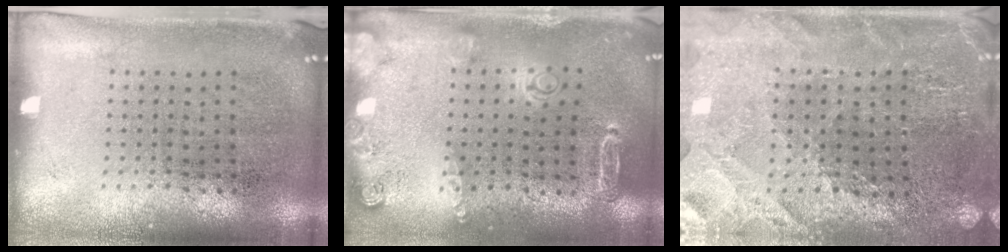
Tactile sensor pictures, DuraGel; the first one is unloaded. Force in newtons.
{"total": 1.6, "press": 1.6, "slide": 0.1}
{"total": 2.7, "press": 2.6, "slide": 0.4}